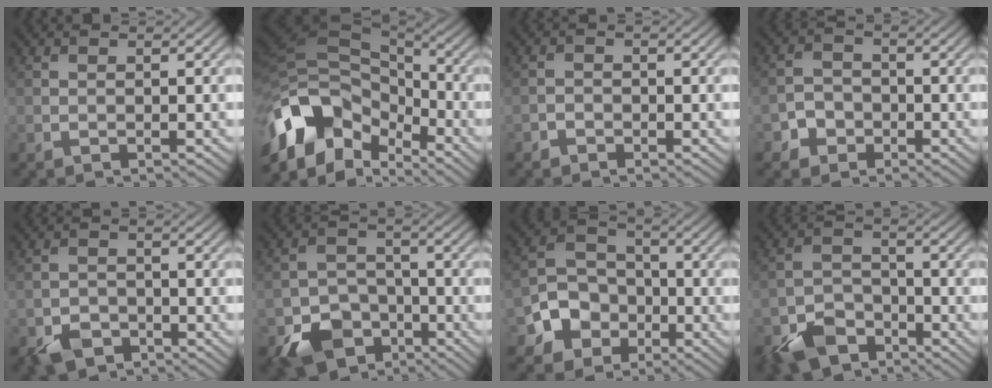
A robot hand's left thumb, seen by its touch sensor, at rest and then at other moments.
{"total": 15.3, "force": [-6.9, 9.9, 9.4], "torque": [-0.232, -0.036, -0.112]}
{"total": 1.1, "force": [-0.8, 0.7, 0.2], "torque": [-0.002, 0.001, -0.018]}
{"total": 3.0, "force": [-1.7, 2.4, 0.8], "torque": [-0.011, 0.002, -0.037]}
{"total": 3.6, "force": [-2.5, 2.3, 1.4], "torque": [-0.025, -0.009, -0.052]}
{"total": 8.2, "force": [-4.9, 5.6, 3.4], "torque": [-0.067, -0.016, -0.094]}
{"total": 7.2, "force": [-3.4, 5.7, 2.8], "torque": [-0.060, -0.002, -0.078]}
{"total": 6.8, "force": [-4.8, 4.0, 2.8], "torque": [-0.057, -0.009, -0.098]}